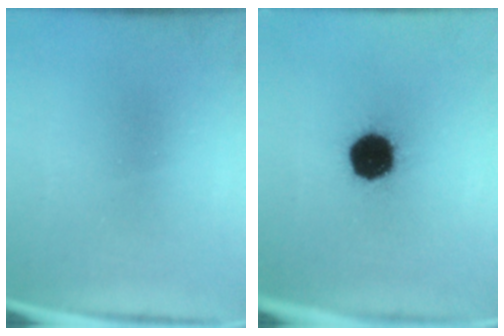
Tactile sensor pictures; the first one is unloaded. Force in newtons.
{"total": 15.1}